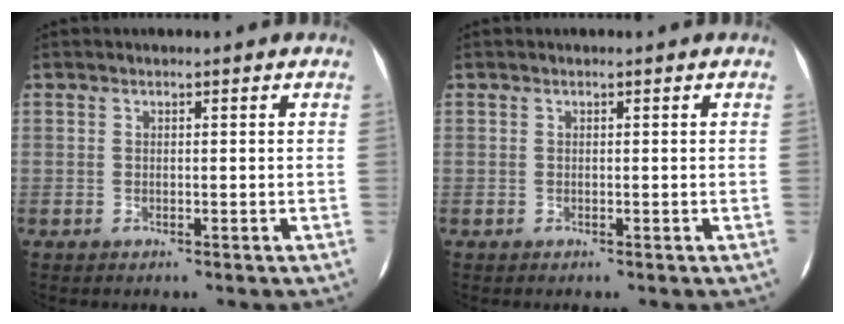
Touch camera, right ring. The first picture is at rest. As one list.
[{"total": 0.0}]